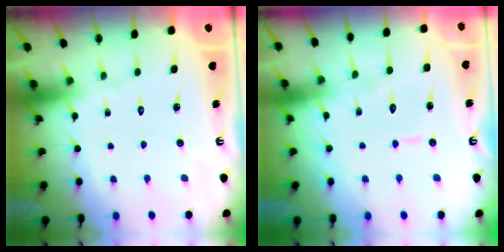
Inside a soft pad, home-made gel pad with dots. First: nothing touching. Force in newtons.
{"total": 5.7, "press": 5.7, "slide": 0.4}